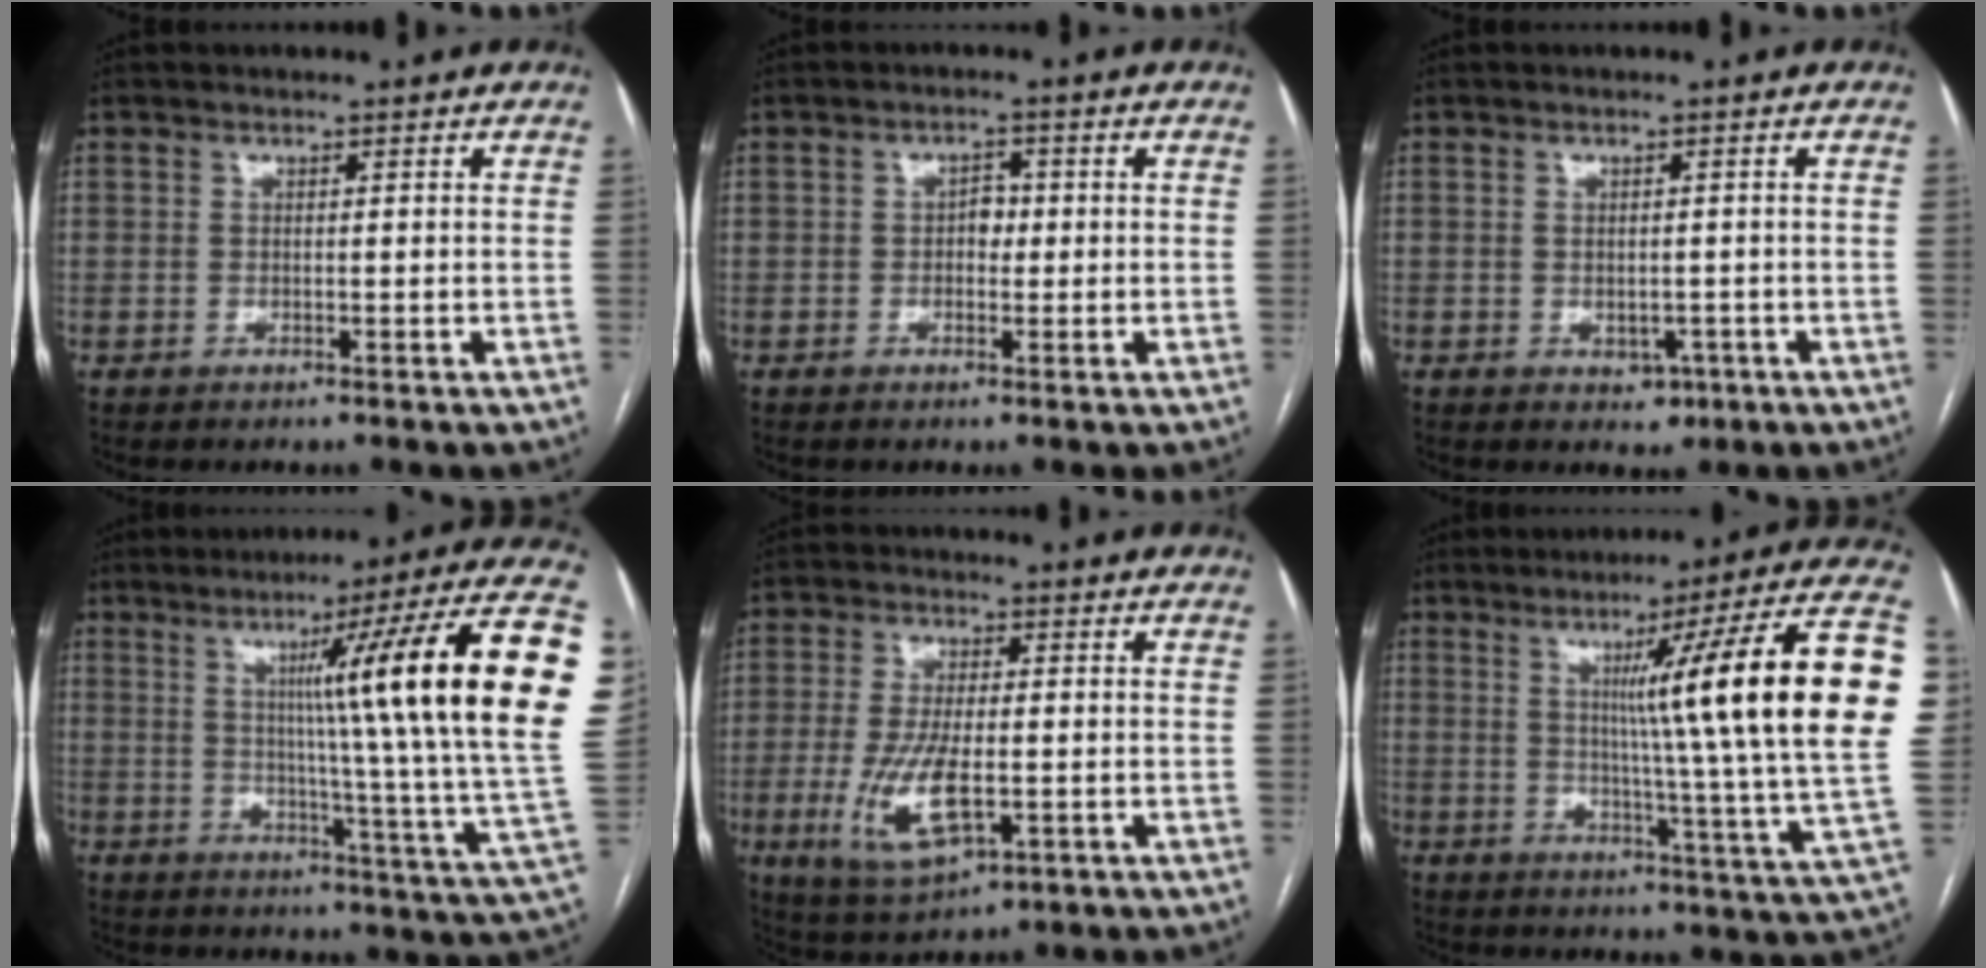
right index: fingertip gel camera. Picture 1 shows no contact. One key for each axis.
{"total": 2.0, "fx": -0.1, "fy": 1.4, "fz": 1.4, "tx": -0.019, "ty": 0.007, "tz": -0.002}
{"total": 2.3, "fx": -1.0, "fy": 1.6, "fz": 1.3, "tx": -0.011, "ty": 0.001, "tz": -0.004}
{"total": 25.7, "fx": 6.8, "fy": -0.9, "fz": 24.8, "tx": -0.253, "ty": 0.019, "tz": 0.085}
{"total": 9.7, "fx": -2.3, "fy": 3.4, "fz": 8.8, "tx": -0.187, "ty": -0.013, "tz": -0.034}
{"total": 24.3, "fx": 5.1, "fy": -1.6, "fz": 23.7, "tx": -0.256, "ty": 0.014, "tz": 0.058}